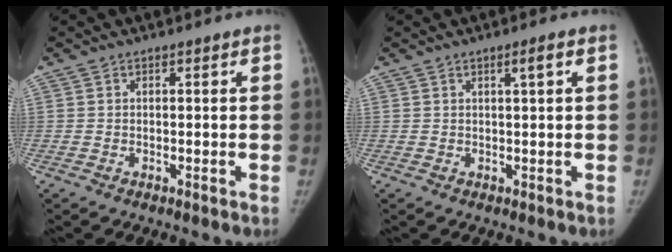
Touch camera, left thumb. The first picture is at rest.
{"total": 1.8, "force": [0.7, 0.0, 1.6], "torque": [-0.024, -0.001, 0.011]}